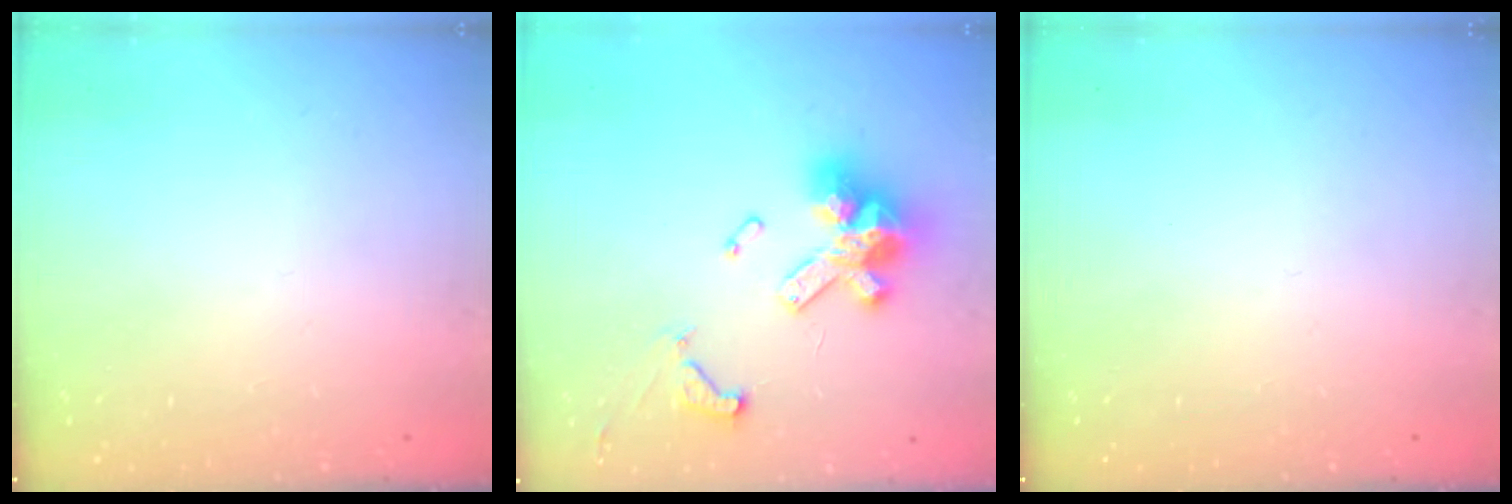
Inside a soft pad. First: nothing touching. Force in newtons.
{"total": 16.8, "press": 16.7, "slide": 2.2}
{"total": 0.0}